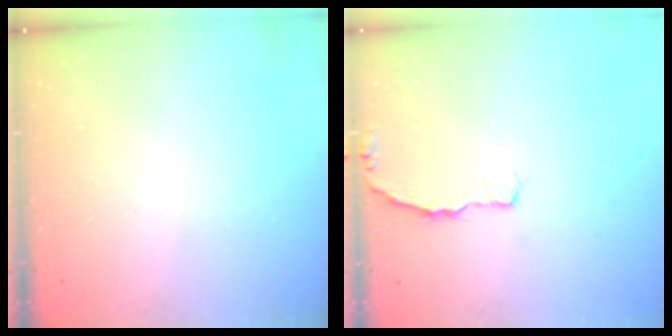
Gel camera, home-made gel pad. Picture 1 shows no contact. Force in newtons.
{"total": 2.9, "press": 2.9, "slide": 0.5}